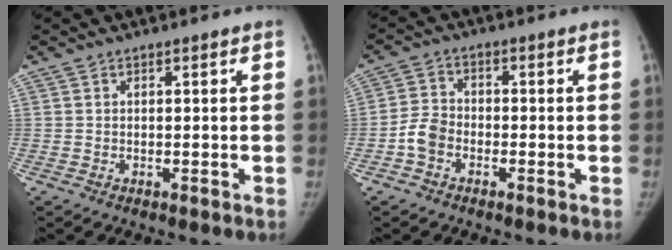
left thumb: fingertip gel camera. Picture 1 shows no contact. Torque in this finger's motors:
{"motor_torque": [-0.64, 0.67, 0.08, -0.08, -0.01]}